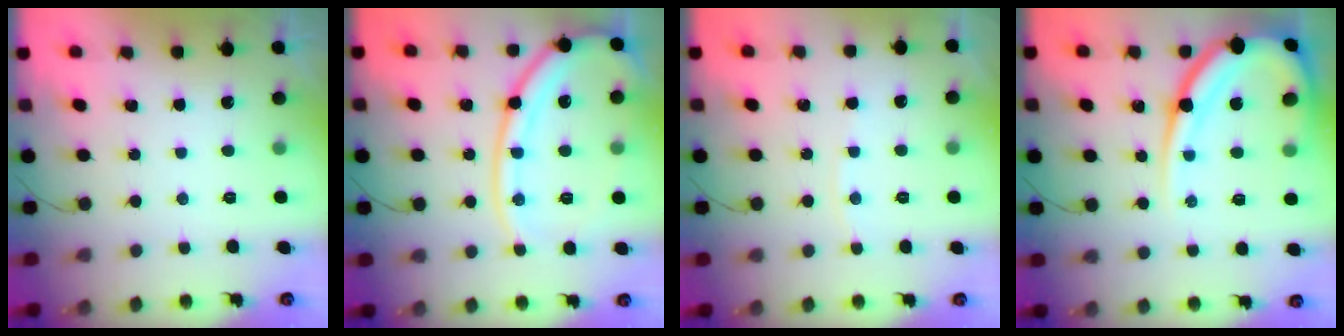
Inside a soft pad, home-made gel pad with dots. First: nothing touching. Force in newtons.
{"total": 18.2, "press": 18.1, "slide": 1.9}
{"total": 3.9, "press": 3.8, "slide": 0.6}
{"total": 17.4, "press": 17.4, "slide": 1.7}